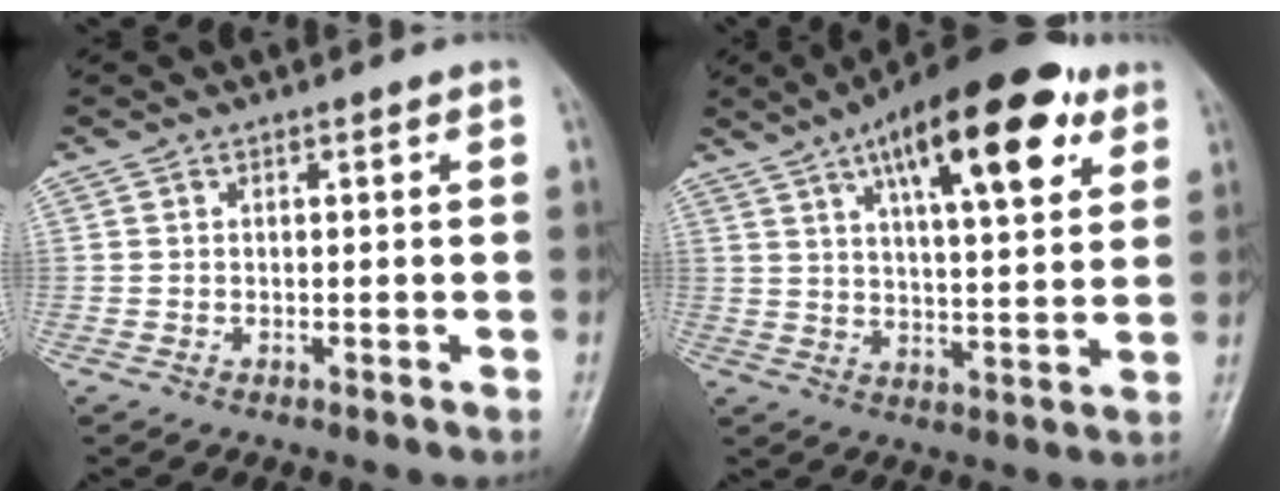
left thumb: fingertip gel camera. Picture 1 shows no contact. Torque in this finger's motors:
{"motor_torque": [1.84, 1.85, 1.87, -0.89, 0.15]}